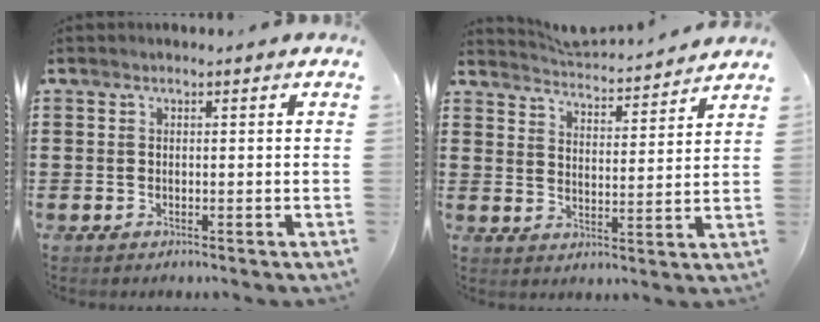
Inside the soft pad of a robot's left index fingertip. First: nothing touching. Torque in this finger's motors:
{"motor_torque": [1.27, -0.86, 0.24, 0.04]}